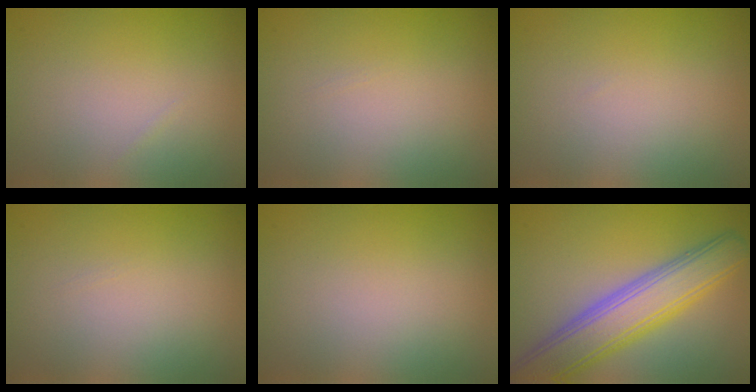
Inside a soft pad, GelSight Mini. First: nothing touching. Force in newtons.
{"total": 0.0}
{"total": 0.0}
{"total": 0.0}
{"total": 0.0}
{"total": 7.4, "press": 7.3, "slide": 0.7}